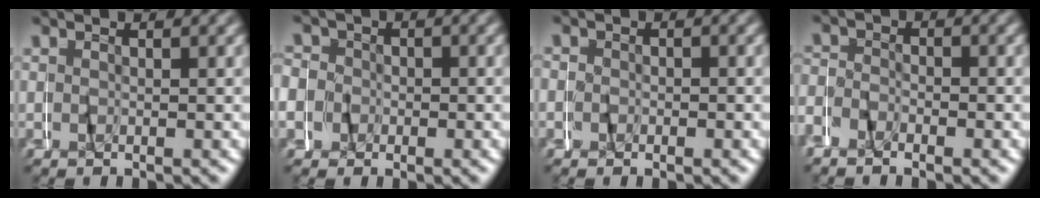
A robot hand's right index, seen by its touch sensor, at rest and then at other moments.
{"total": 5.8, "force": [0.7, 5.6, 1.6], "torque": [-0.035, 0.009, -0.005]}
{"total": 1.2, "force": [-0.3, 1.1, -0.1], "torque": [0.004, 0.002, -0.012]}
{"total": 2.5, "force": [-2.1, 1.4, -0.3], "torque": [-0.004, 0.006, -0.046]}